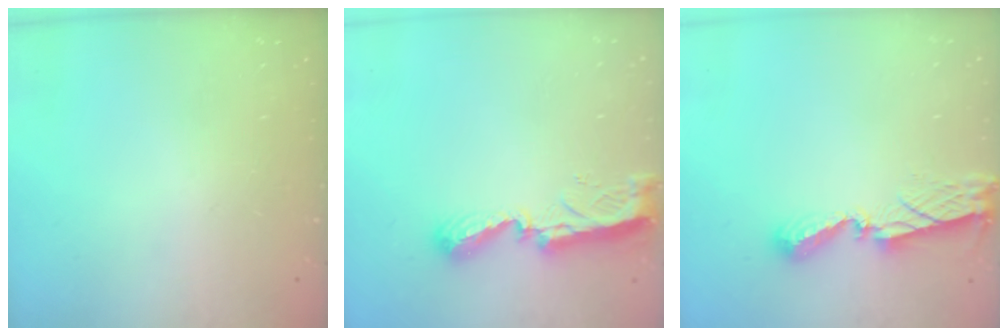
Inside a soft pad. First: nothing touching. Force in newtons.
{"total": 9.0, "press": 9.0, "slide": 0.5}
{"total": 7.5, "press": 7.5, "slide": 0.5}